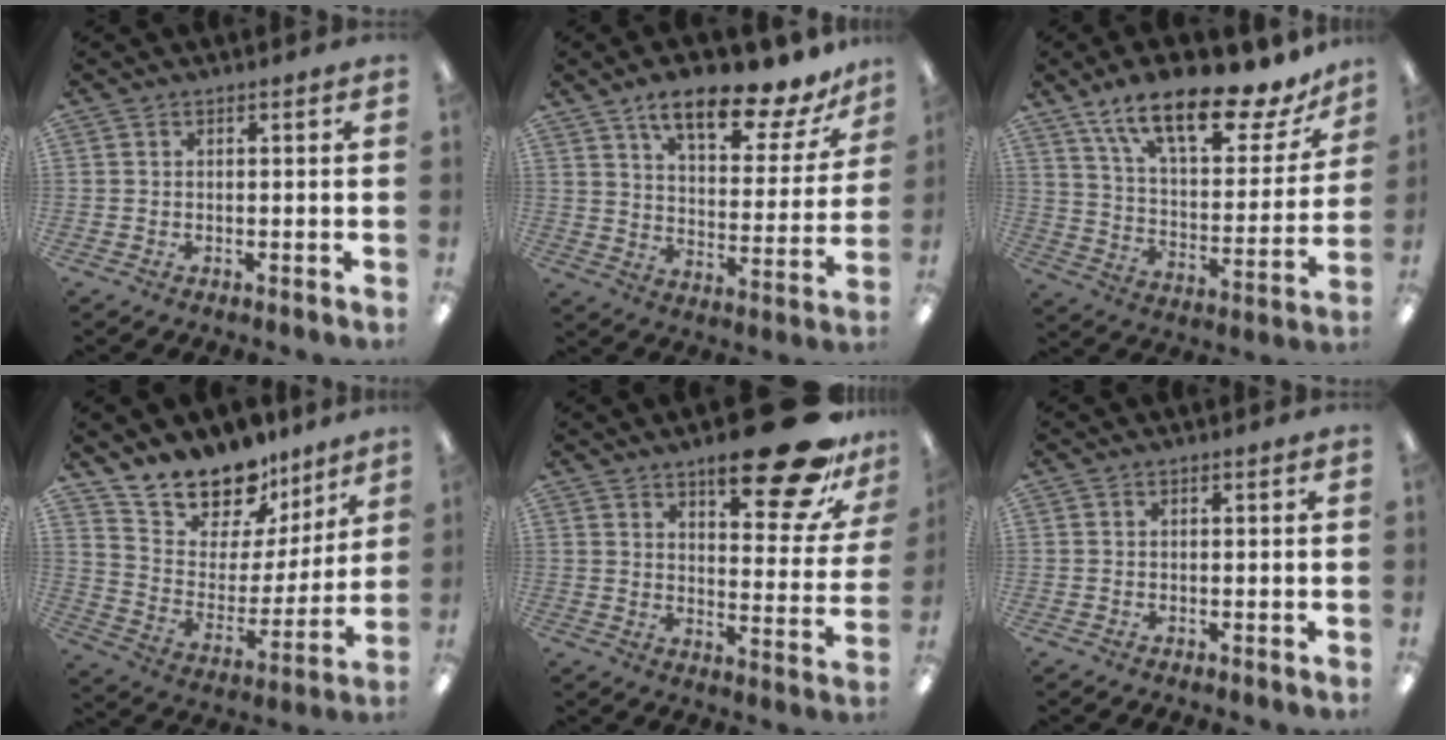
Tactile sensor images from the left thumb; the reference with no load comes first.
{"total": 16.4, "force": [12.1, 5.1, 9.8], "torque": [-0.151, -0.071, 0.200]}
{"total": 21.3, "force": [15.2, 6.9, 13.2], "torque": [-0.214, -0.095, 0.254]}
{"total": 15.4, "force": [14.0, 6.2, 2.1], "torque": [-0.067, -0.127, 0.258]}
{"total": 22.1, "force": [14.9, 7.1, 14.8], "torque": [-0.191, -0.102, 0.238]}
{"total": 0.0}